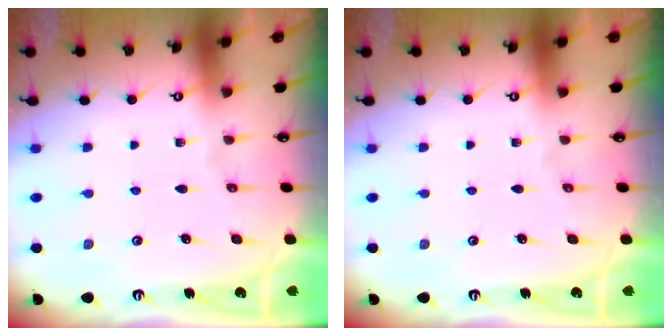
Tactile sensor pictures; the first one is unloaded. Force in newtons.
{"total": 0.0}